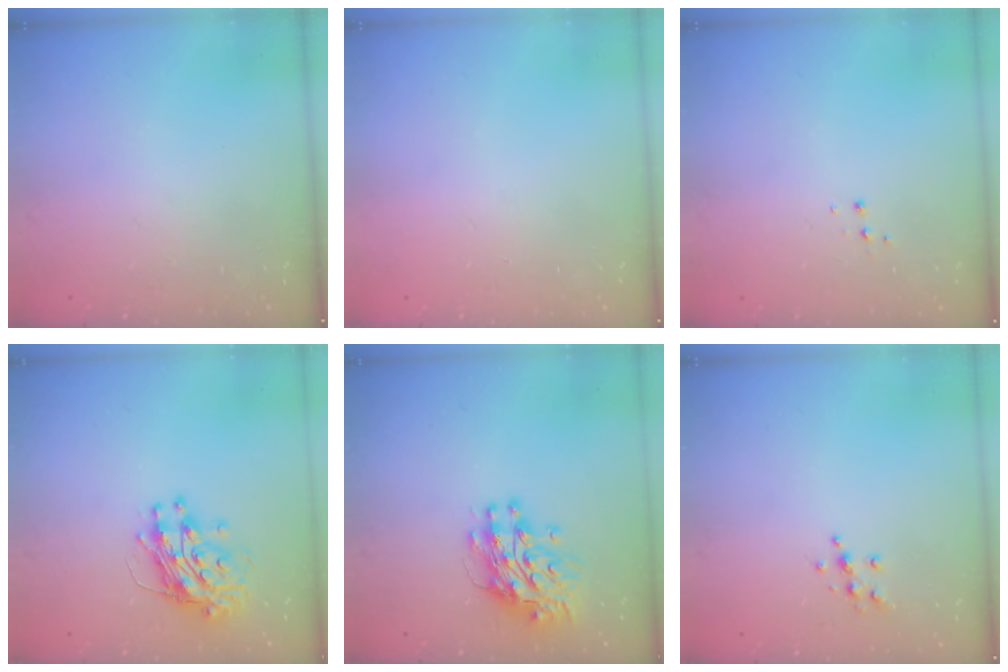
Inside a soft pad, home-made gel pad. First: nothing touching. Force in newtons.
{"total": 0.0}
{"total": 3.9, "press": 3.9, "slide": 0.5}
{"total": 12.0, "press": 11.9, "slide": 1.2}
{"total": 10.7, "press": 10.7, "slide": 0.9}
{"total": 6.2, "press": 6.2, "slide": 0.6}